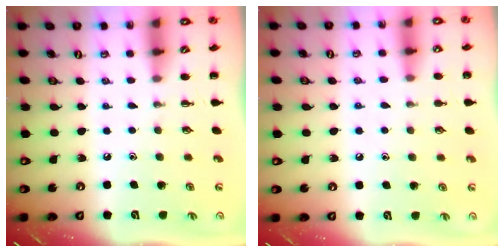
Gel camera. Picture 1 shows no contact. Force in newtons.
{"total": 7.4, "press": 7.0, "slide": 2.2}